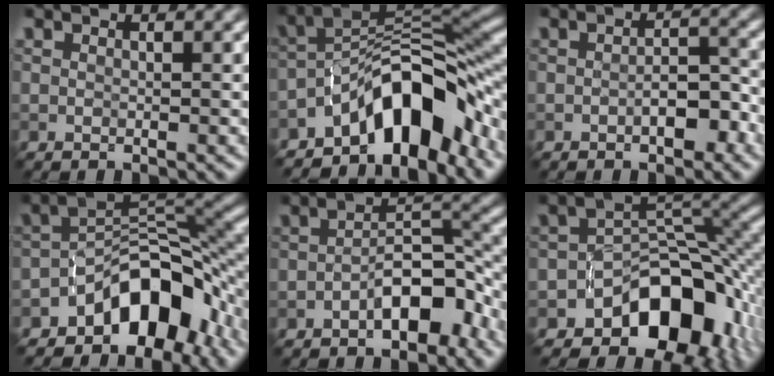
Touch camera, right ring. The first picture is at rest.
{"total": 10.0, "force": [-6.3, 3.9, 6.7], "torque": [-0.073, 0.020, -0.119]}
{"total": 2.9, "force": [-1.3, 1.3, 2.2], "torque": [-0.034, 0.008, -0.019]}
{"total": 9.1, "force": [-5.4, 4.7, 5.6], "torque": [-0.055, 0.011, -0.090]}
{"total": 5.5, "force": [-2.7, 2.4, 4.2], "torque": [-0.059, 0.020, -0.049]}
{"total": 10.6, "force": [-5.6, 6.5, 6.2], "torque": [-0.067, -0.001, -0.092]}